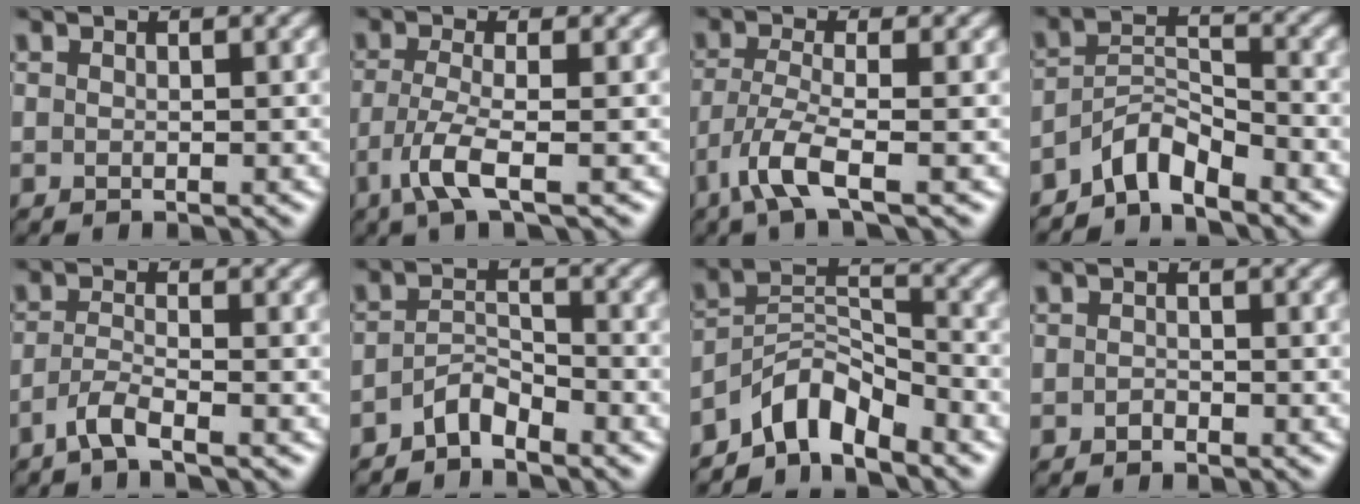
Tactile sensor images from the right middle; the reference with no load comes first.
{"total": 3.6, "force": [-1.6, 0.7, 3.2], "torque": [-0.071, -0.007, -0.039]}
{"total": 4.0, "force": [-2.2, 0.6, 3.2], "torque": [-0.072, -0.006, -0.053]}
{"total": 3.9, "force": [-3.2, 1.2, 1.8], "torque": [-0.028, 0.012, -0.069]}
{"total": 2.3, "force": [-1.6, 0.3, 1.7], "torque": [-0.036, 0.000, -0.041]}
{"total": 2.4, "force": [-2.0, 0.8, 1.1], "torque": [-0.021, 0.011, -0.041]}
{"total": 5.2, "force": [-4.2, 1.9, 2.4], "torque": [-0.031, 0.007, -0.088]}
{"total": 0.6, "force": [-0.4, 0.4, 0.2], "torque": [-0.004, -0.001, -0.007]}